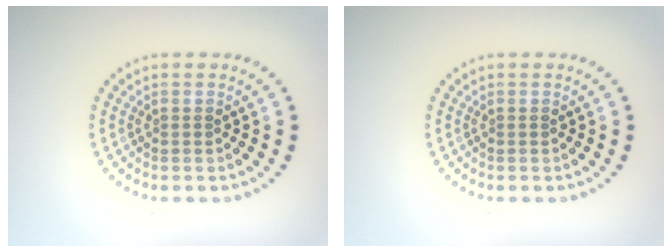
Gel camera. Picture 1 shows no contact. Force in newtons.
{"total": 0.0}